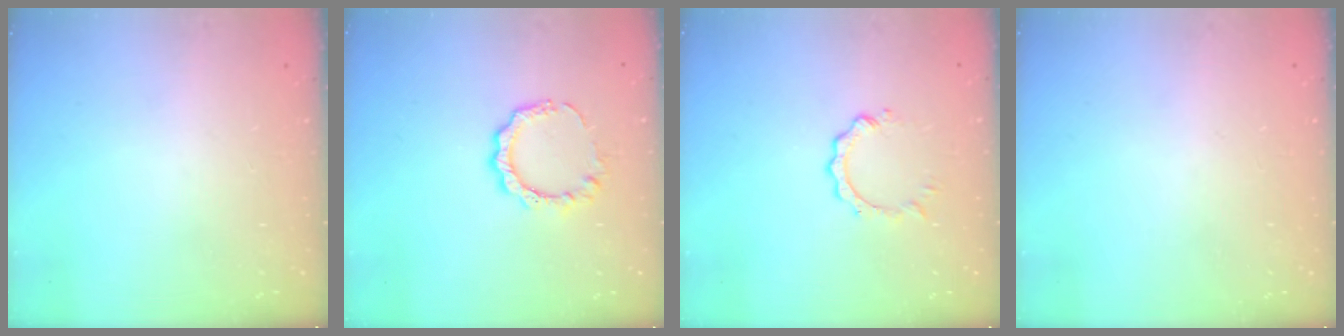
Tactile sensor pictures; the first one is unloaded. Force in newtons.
{"total": 7.3, "press": 7.2, "slide": 0.6}
{"total": 2.8, "press": 2.8, "slide": 0.4}
{"total": 1.7, "press": 1.6, "slide": 0.8}